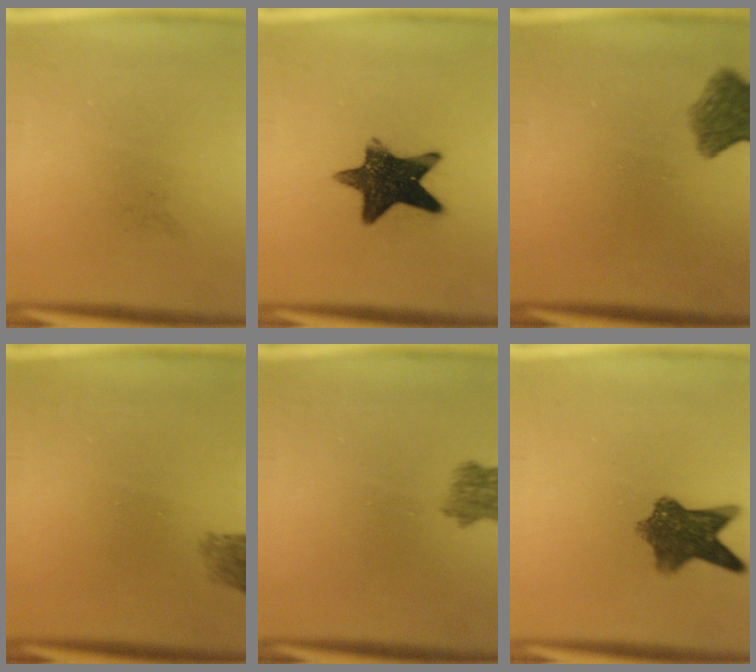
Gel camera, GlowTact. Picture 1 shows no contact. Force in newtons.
{"total": 13.1}
{"total": 6.7}
{"total": 2.2}
{"total": 4.2}
{"total": 8.1}